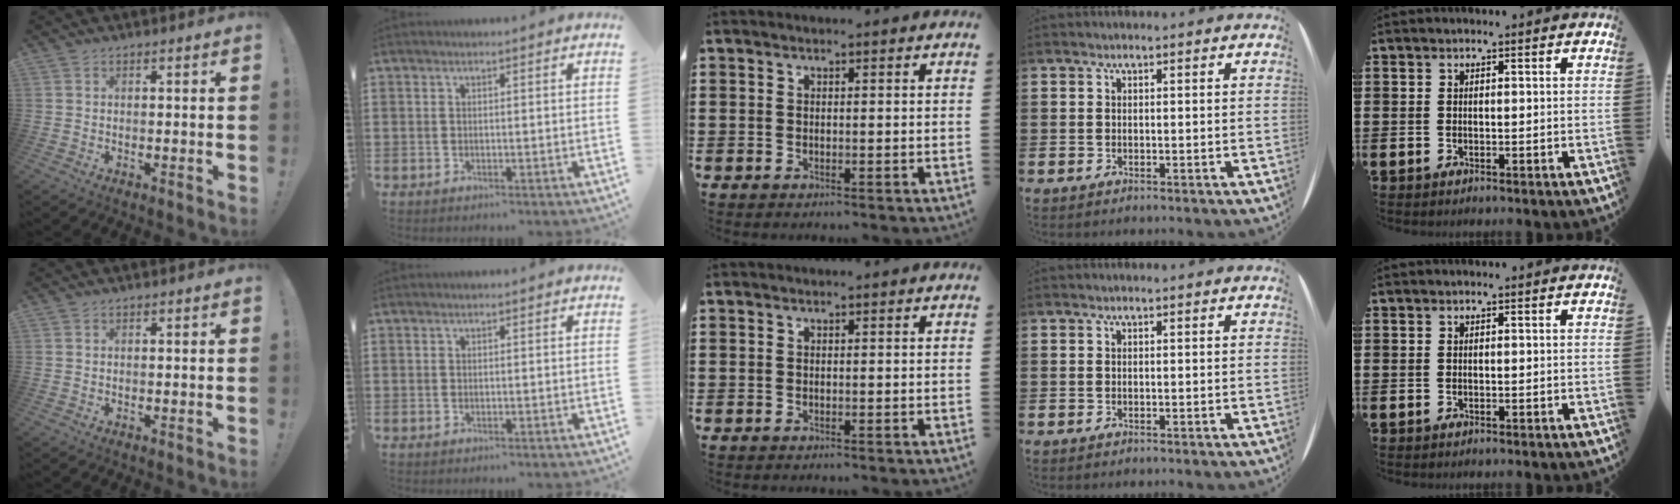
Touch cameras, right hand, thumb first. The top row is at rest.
{}